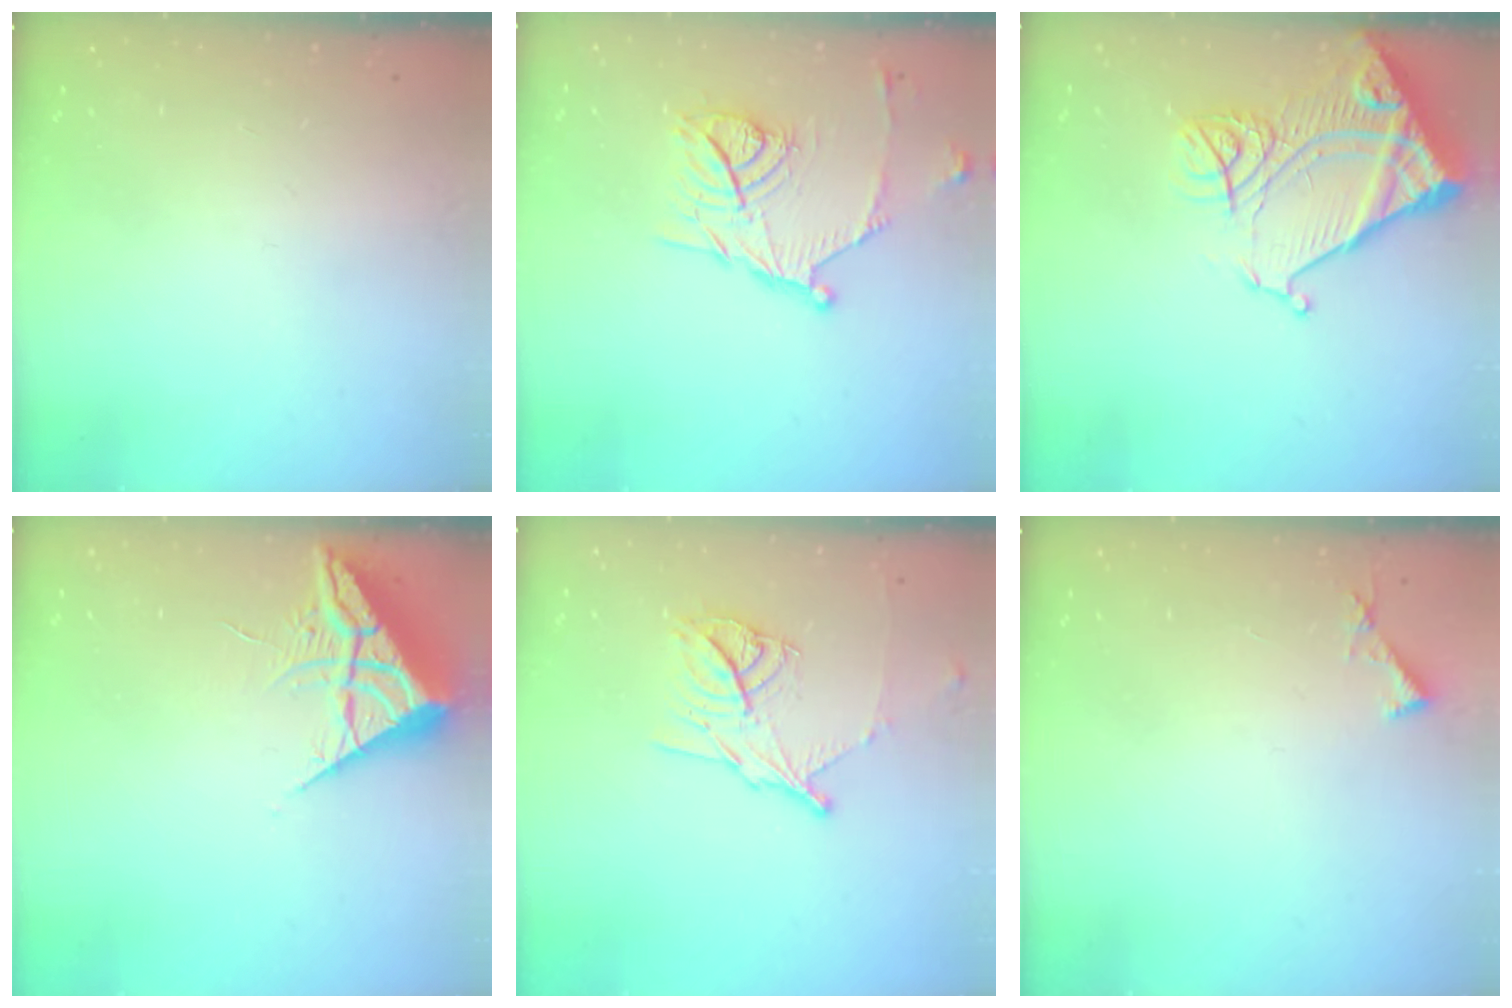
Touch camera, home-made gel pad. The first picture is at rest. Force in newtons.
{"total": 14.1, "press": 14.1, "slide": 0.2}
{"total": 17.1, "press": 17.0, "slide": 1.9}
{"total": 7.1, "press": 7.1, "slide": 0.4}
{"total": 12.7, "press": 12.7, "slide": 0.7}
{"total": 3.8, "press": 3.8, "slide": 0.3}